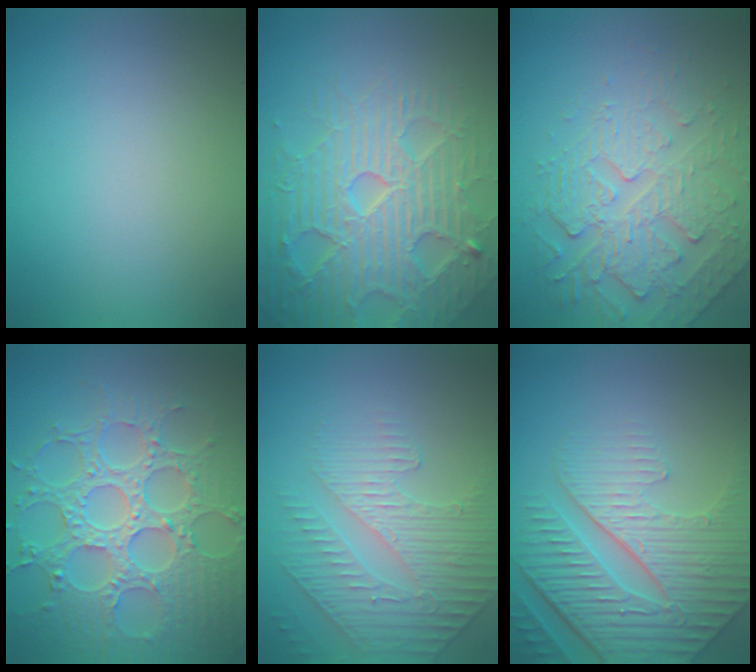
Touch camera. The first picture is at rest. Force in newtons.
{"total": 7.4, "press": 7.2, "slide": 1.4}
{"total": 4.5, "press": 4.1, "slide": 1.8}
{"total": 8.1, "press": 6.3, "slide": 5.0}
{"total": 4.2, "press": 3.5, "slide": 2.4}
{"total": 6.9, "press": 5.7, "slide": 3.9}